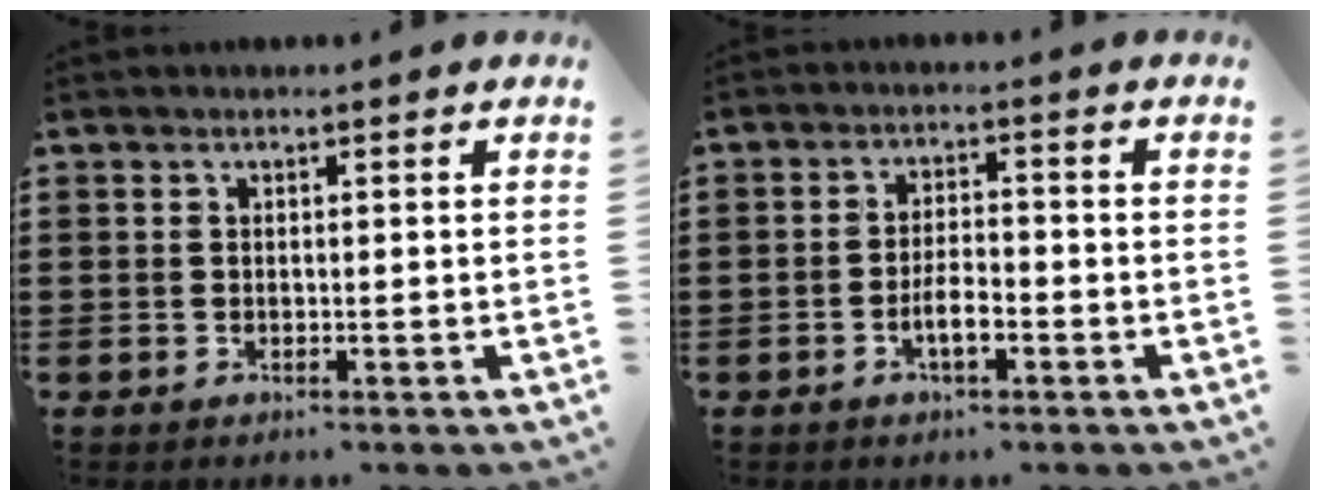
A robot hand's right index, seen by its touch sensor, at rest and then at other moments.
{"total": 4.2, "force": [-1.9, 1.4, 3.4], "torque": [-0.065, 0.004, -0.035]}